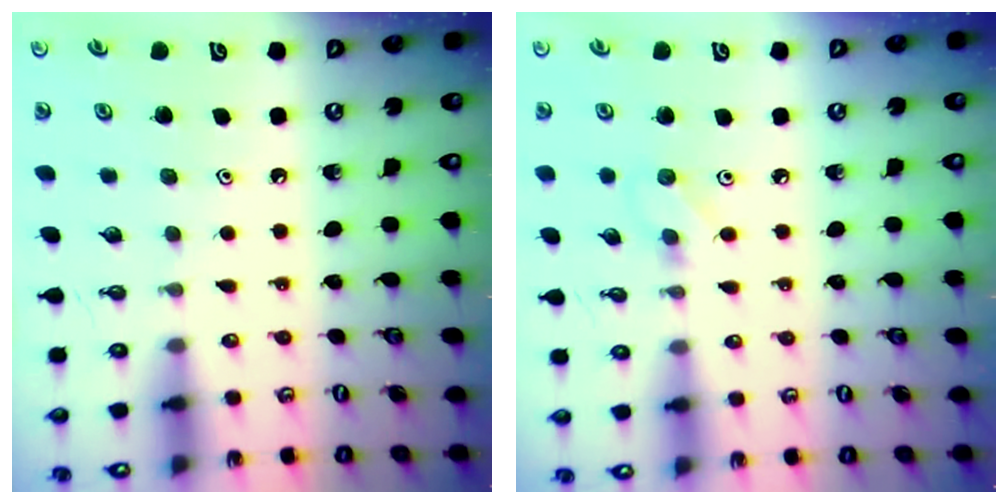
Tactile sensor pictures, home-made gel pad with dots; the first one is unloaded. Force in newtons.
{"total": 5.0, "press": 4.9, "slide": 0.6}